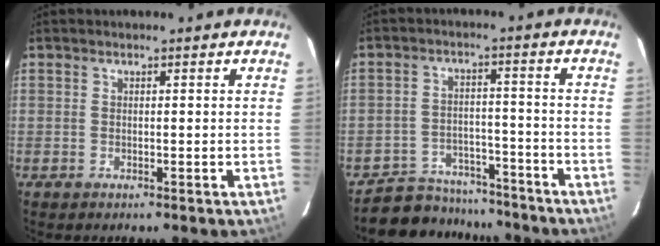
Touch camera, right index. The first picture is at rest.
{"total": 11.9, "force": [-10.5, 5.4, 1.8], "torque": [-0.055, 0.029, -0.146]}